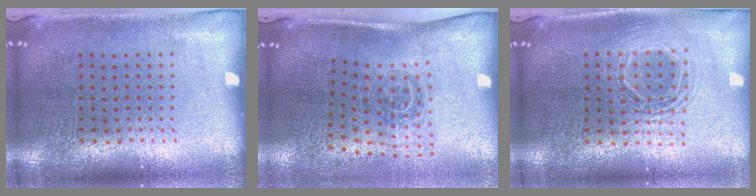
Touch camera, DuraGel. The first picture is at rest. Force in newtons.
{"total": 1.9, "press": 1.2, "slide": 1.5}
{"total": 1.6, "press": 1.3, "slide": 0.8}